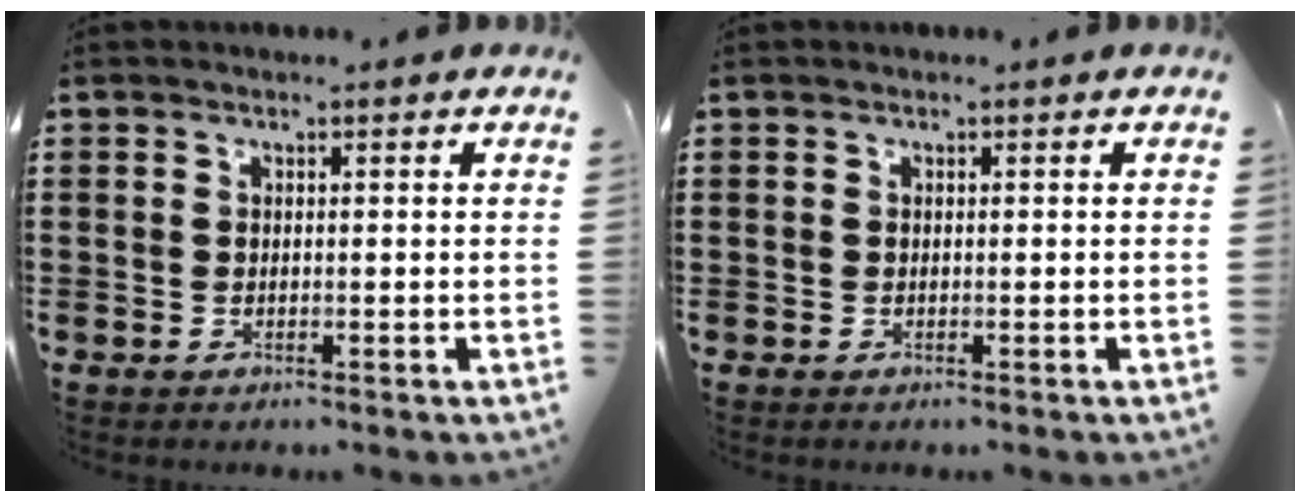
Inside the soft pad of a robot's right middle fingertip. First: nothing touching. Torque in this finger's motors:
{"motor_torque": [0.00, 0.00, 0.00, 0.00]}